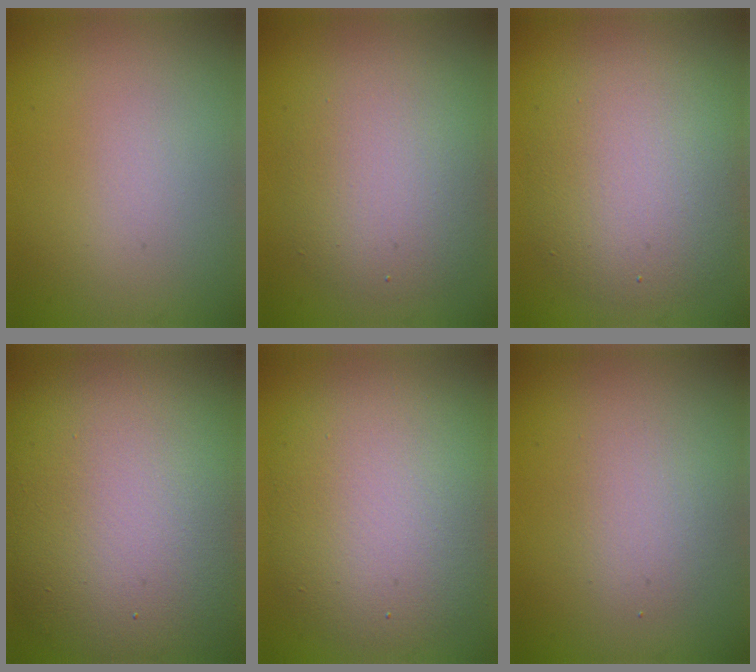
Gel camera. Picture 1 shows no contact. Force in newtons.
{"total": 5.3, "press": 5.3, "slide": 0.6}
{"total": 6.6, "press": 6.5, "slide": 0.7}
{"total": 13.8, "press": 13.8, "slide": 0.8}
{"total": 8.9, "press": 8.9, "slide": 0.3}
{"total": 2.2, "press": 2.2, "slide": 0.1}